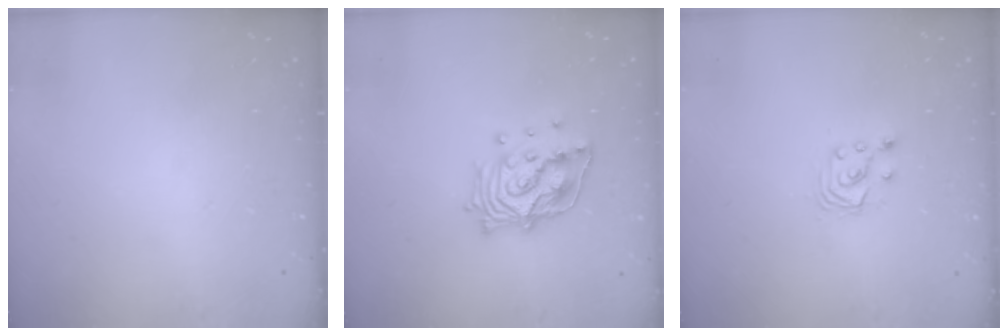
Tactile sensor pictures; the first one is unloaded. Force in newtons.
{"total": 15.2, "press": 15.1, "slide": 2.0}
{"total": 2.9, "press": 2.9, "slide": 0.2}